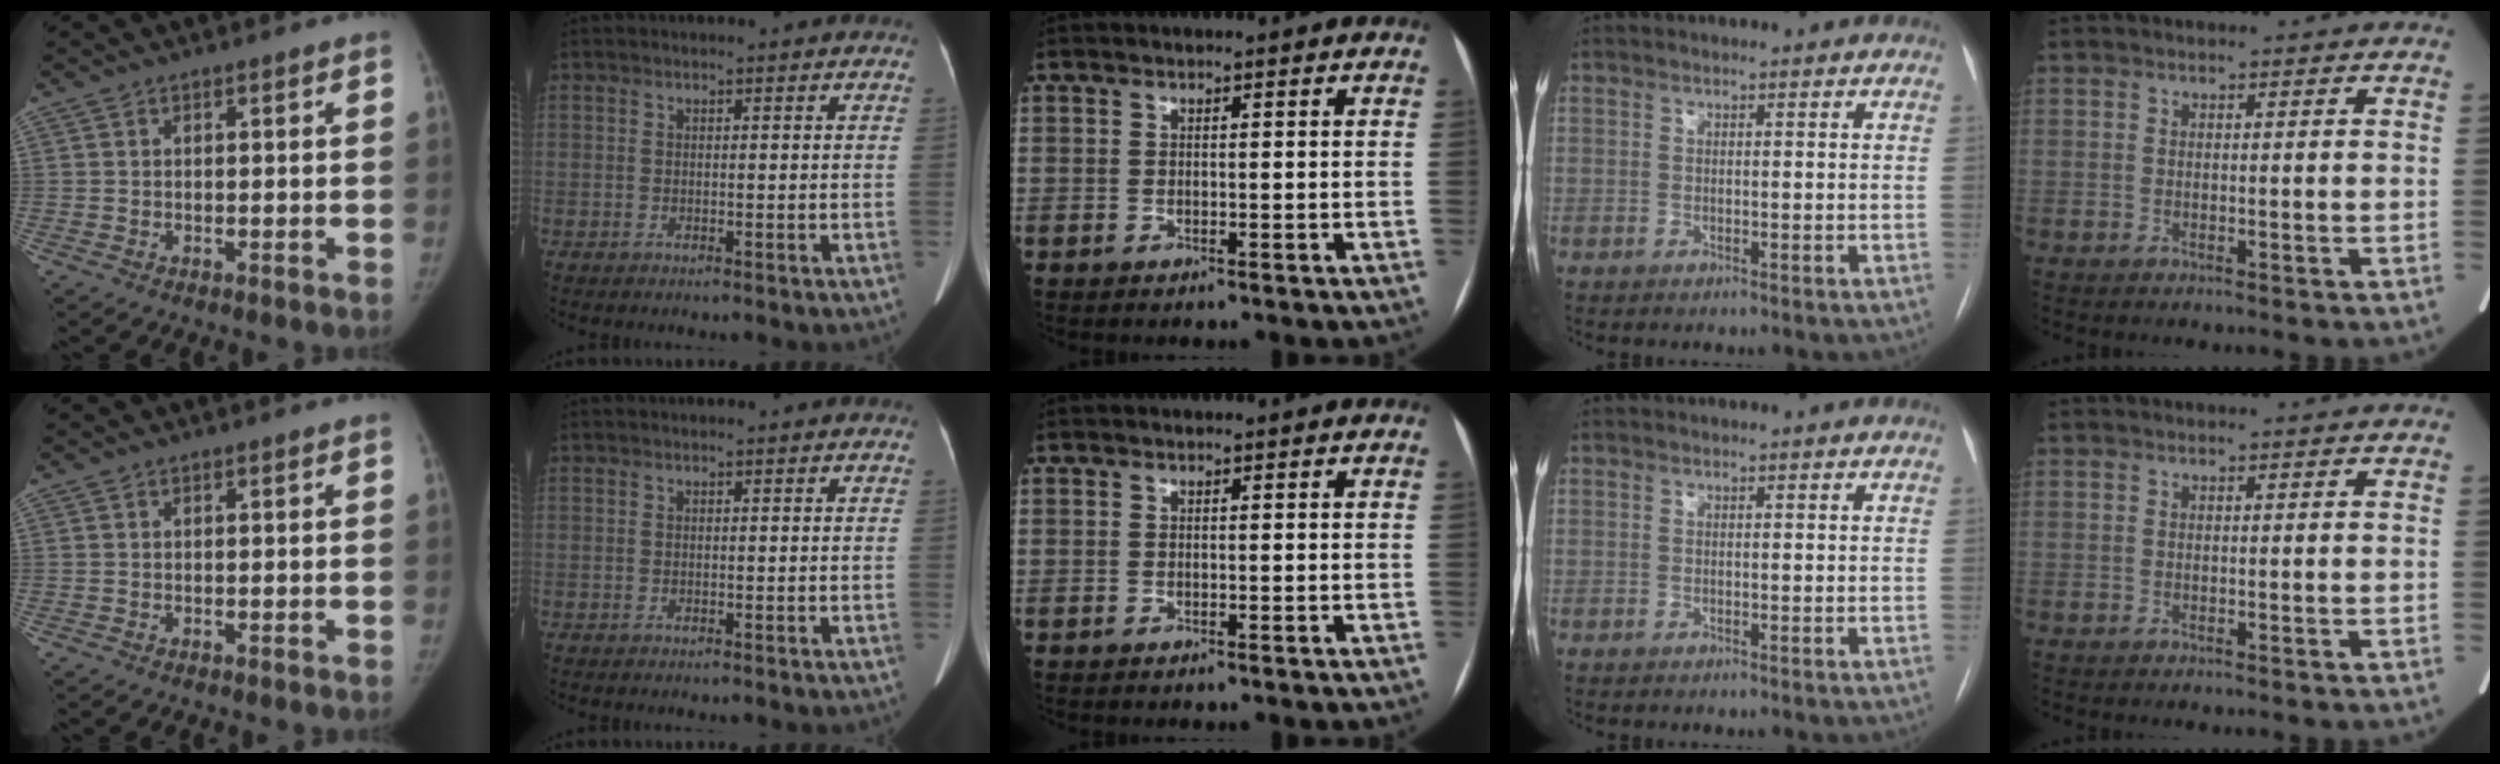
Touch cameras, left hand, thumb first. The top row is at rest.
{}